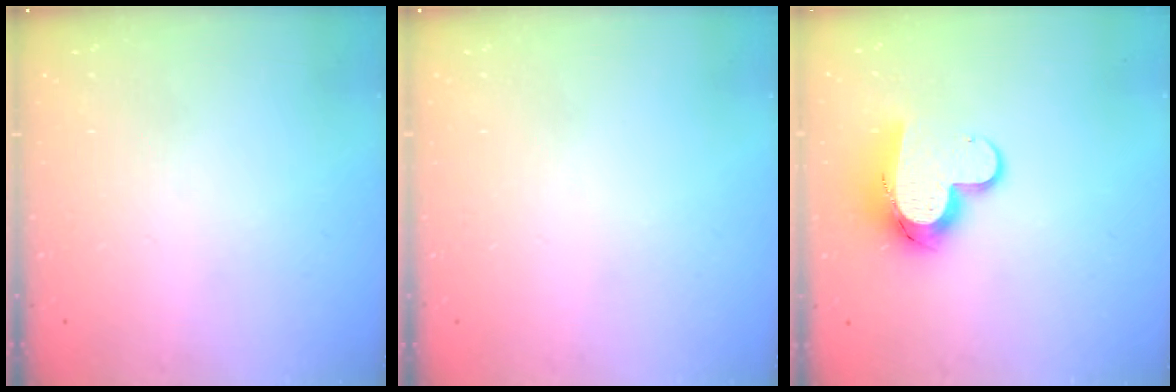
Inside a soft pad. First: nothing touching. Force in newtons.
{"total": 0.0}
{"total": 11.9, "press": 11.8, "slide": 1.1}